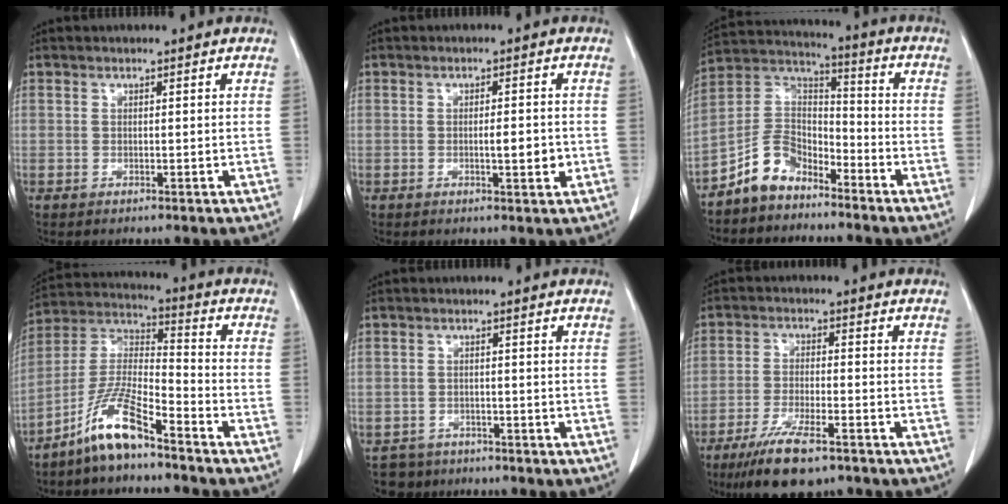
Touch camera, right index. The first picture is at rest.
{"total": 3.1, "force": [-0.6, 0.7, 3.0], "torque": [-0.048, -0.001, -0.007]}
{"total": 8.9, "force": [-6.5, 5.1, 3.5], "torque": [-0.076, 0.029, -0.129]}
{"total": 10.8, "force": [-7.8, 1.4, 7.3], "torque": [-0.161, 0.000, -0.154]}
{"total": 3.7, "force": [-2.9, 2.1, -0.8], "torque": [0.011, 0.004, -0.049]}
{"total": 10.1, "force": [-7.1, 2.2, 6.9], "torque": [-0.125, -0.020, -0.116]}